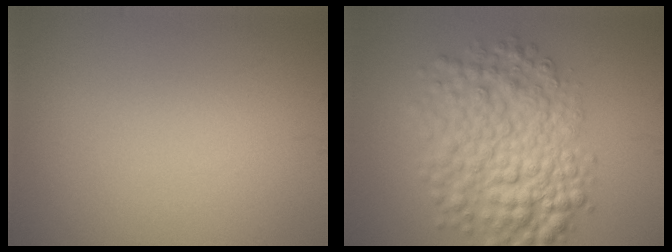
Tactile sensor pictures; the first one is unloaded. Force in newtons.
{"total": 8.1, "press": 8.1, "slide": 0.2}